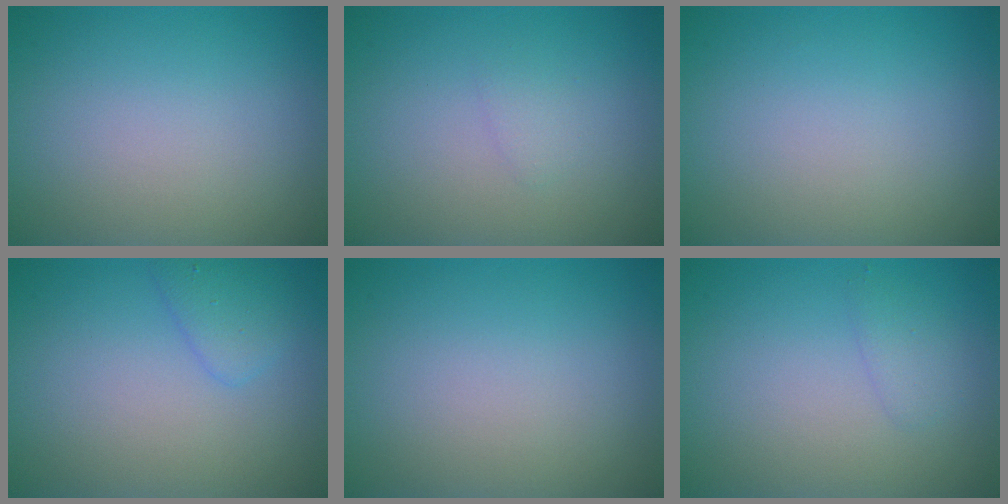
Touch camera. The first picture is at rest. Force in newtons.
{"total": 0.8, "press": 0.8, "slide": 0.1}
{"total": 0.0}
{"total": 1.9, "press": 1.9, "slide": 0.1}
{"total": 0.0}
{"total": 1.2, "press": 1.2, "slide": 0.1}